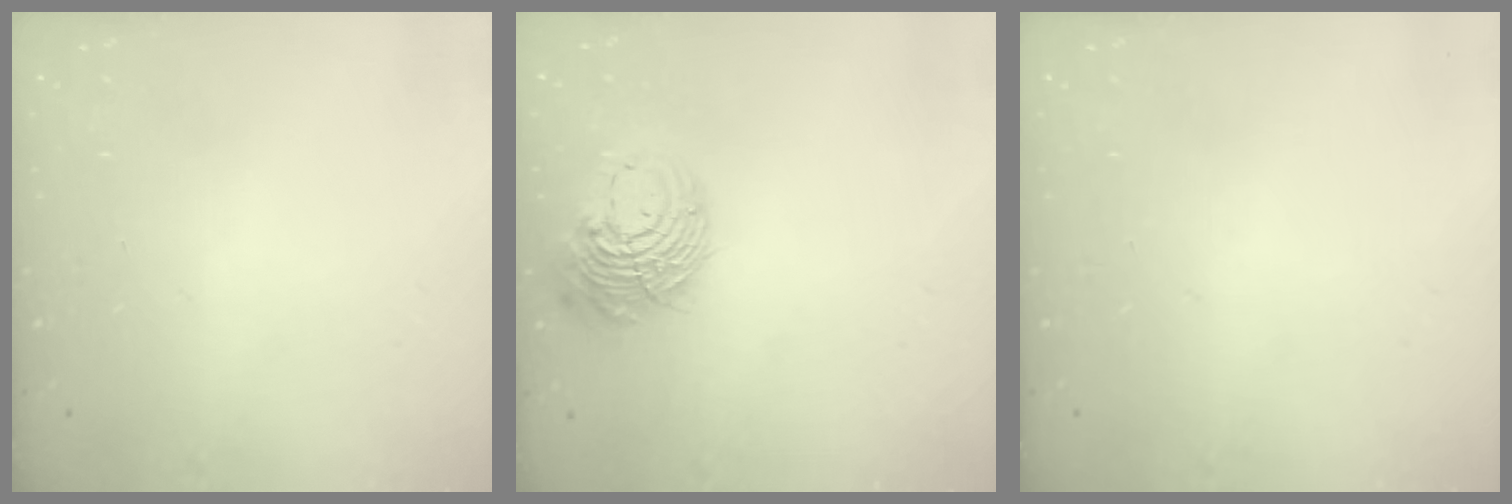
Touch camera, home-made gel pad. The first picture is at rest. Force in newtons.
{"total": 12.0, "press": 12.0, "slide": 1.3}
{"total": 0.0}